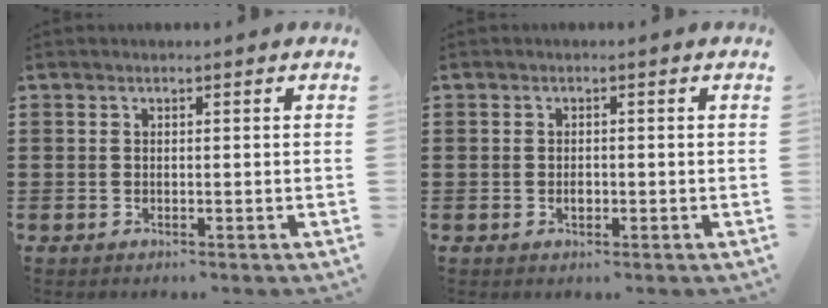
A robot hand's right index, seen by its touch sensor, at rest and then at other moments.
{"total": 1.4, "force": [-0.3, 0.8, 1.2], "torque": [-0.023, 0.000, -0.006]}